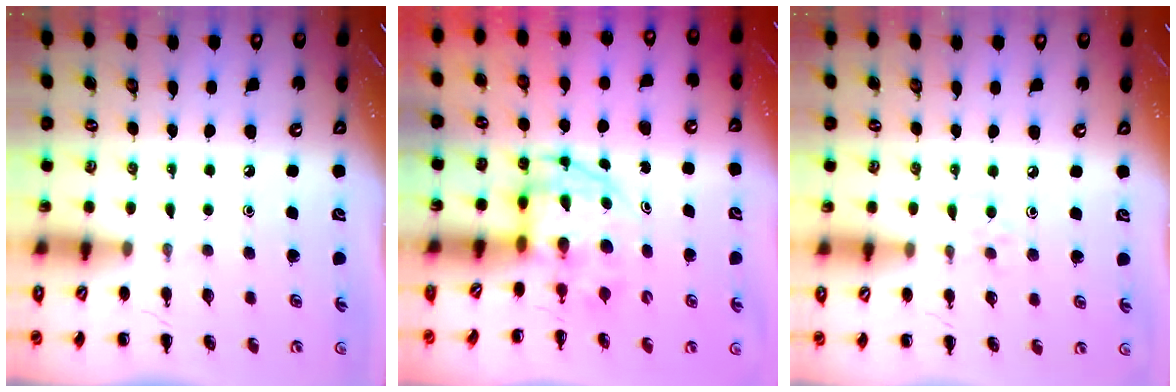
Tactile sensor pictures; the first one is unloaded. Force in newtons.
{"total": 3.7, "press": 3.7, "slide": 0.5}
{"total": 4.8, "press": 4.5, "slide": 1.7}